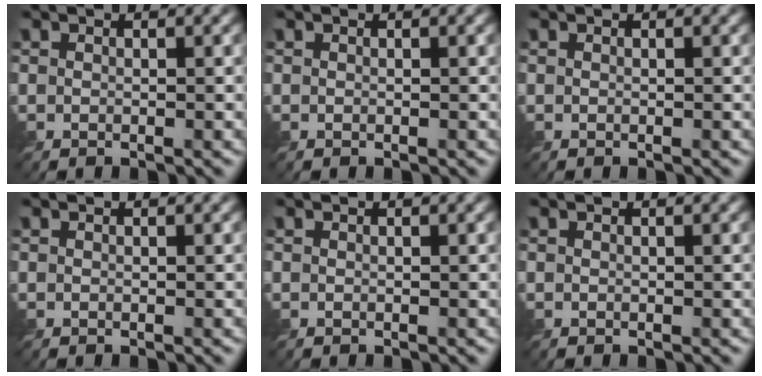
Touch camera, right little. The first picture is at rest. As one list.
[{"total": 0.0}, {"total": 0.0}, {"total": 0.0}, {"total": 0.0}, {"total": 0.0}]